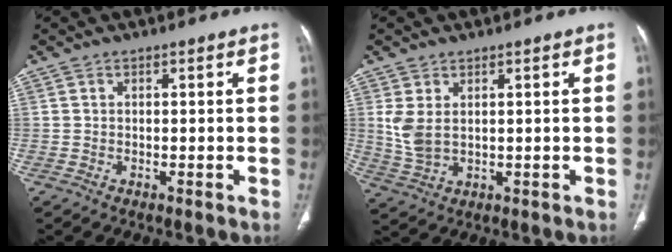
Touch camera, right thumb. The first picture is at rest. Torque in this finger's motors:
{"motor_torque": [-1.23, 1.52, 0.62, 0.87, 0.24]}